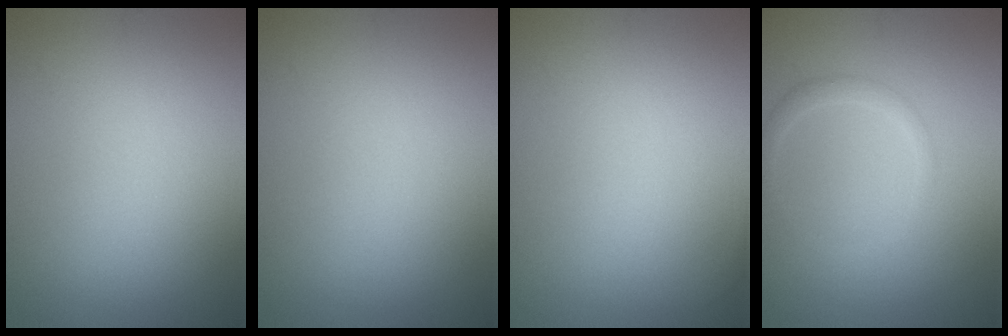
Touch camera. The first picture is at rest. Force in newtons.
{"total": 0.0}
{"total": 0.6, "press": 0.6, "slide": 0.1}
{"total": 1.3, "press": 1.3, "slide": 0.0}